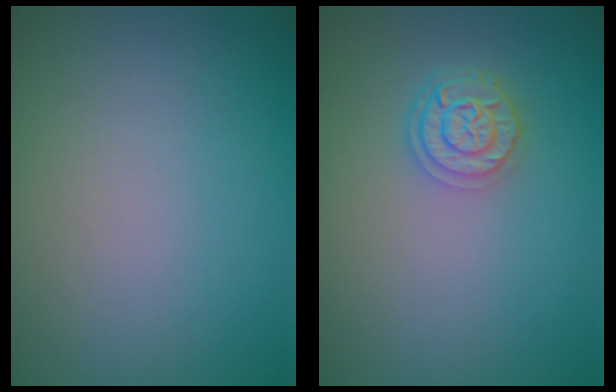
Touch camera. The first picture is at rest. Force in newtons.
{"total": 2.8, "press": 2.3, "slide": 1.5}